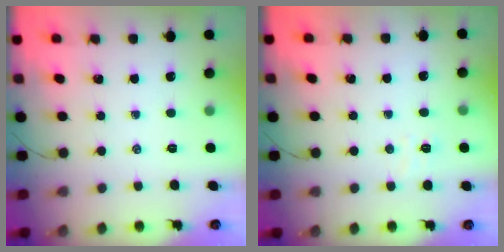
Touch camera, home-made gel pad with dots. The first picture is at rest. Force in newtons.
{"total": 3.6, "press": 3.4, "slide": 0.9}